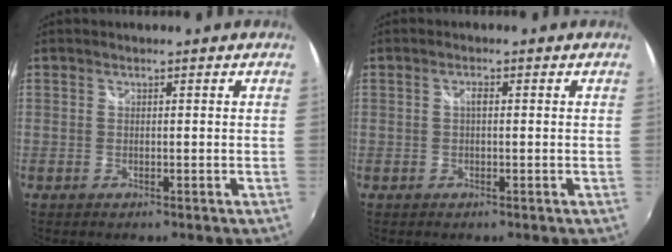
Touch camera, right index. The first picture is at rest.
{"total": 1.1, "force": [0.0, 0.5, 1.0], "torque": [-0.018, 0.004, -0.003]}